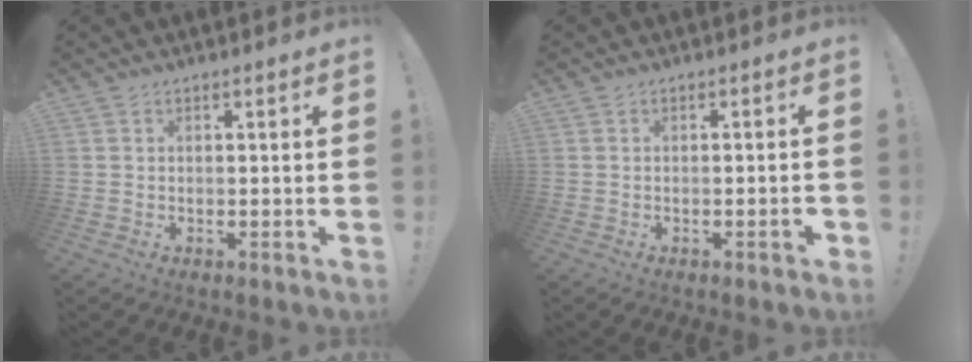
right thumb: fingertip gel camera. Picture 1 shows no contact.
{"total": 2.0, "force": [-0.9, 0.2, 1.8], "torque": [-0.028, 0.003, -0.016]}